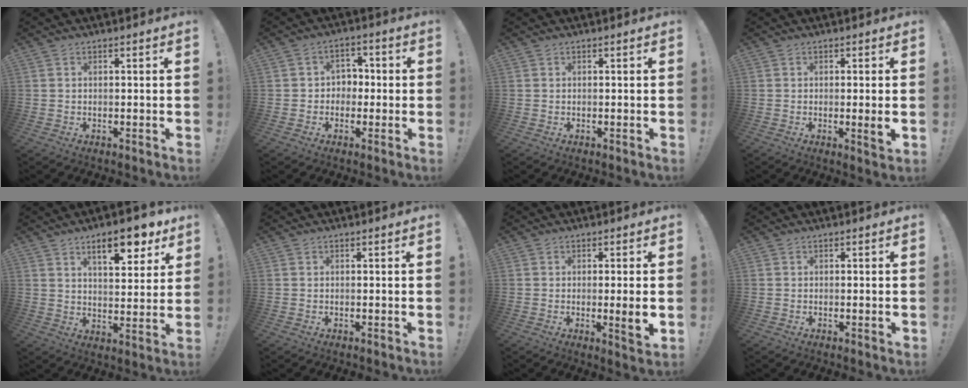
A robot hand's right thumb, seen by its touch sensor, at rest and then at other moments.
{"total": 4.9, "force": [-0.5, 4.6, 1.7], "torque": [-0.031, 0.006, -0.007]}
{"total": 0.0}
{"total": 3.6, "force": [-0.3, -0.2, 3.6], "torque": [-0.048, -0.012, -0.007]}
{"total": 12.0, "force": [6.9, 4.1, 8.9], "torque": [-0.122, -0.033, 0.112]}
{"total": 0.0}
{"total": 5.3, "force": [-0.5, -0.1, 5.3], "torque": [-0.074, -0.012, -0.010]}
{"total": 1.1, "force": [-0.1, 0.0, 1.1], "torque": [-0.015, -0.003, -0.003]}